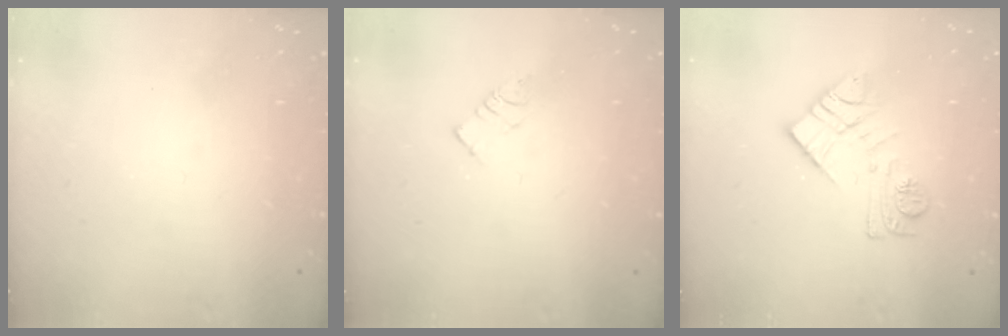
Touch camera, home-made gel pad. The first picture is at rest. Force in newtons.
{"total": 3.7, "press": 3.7, "slide": 0.2}
{"total": 11.3, "press": 11.3, "slide": 0.4}